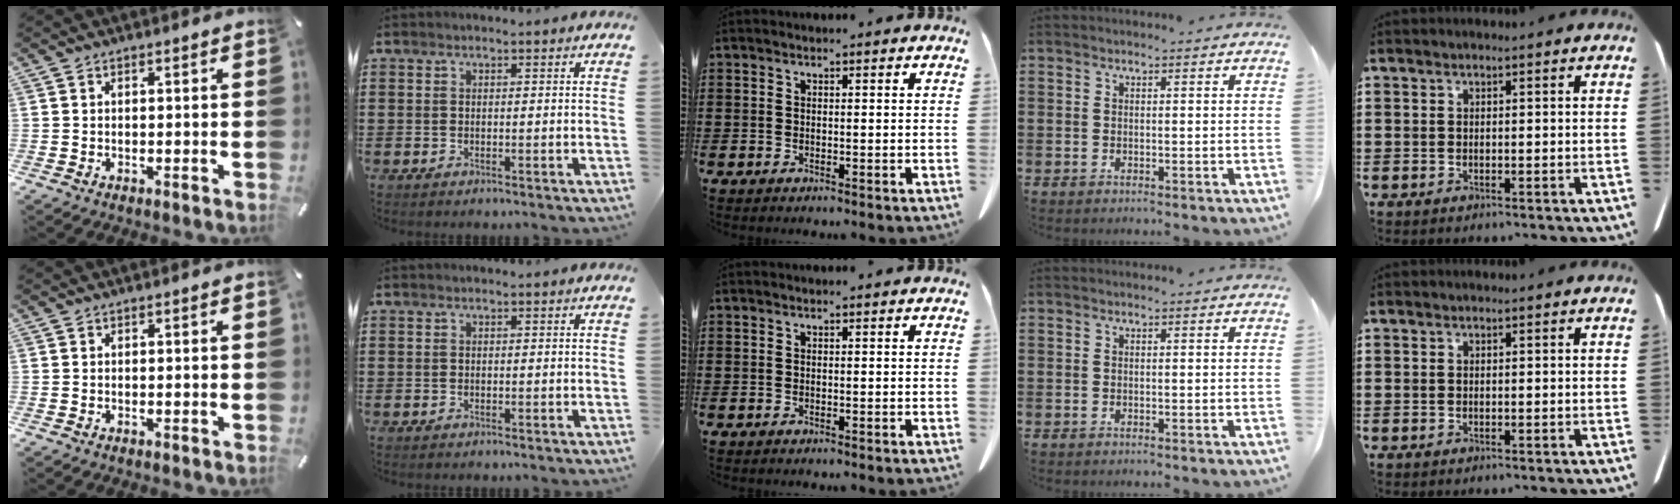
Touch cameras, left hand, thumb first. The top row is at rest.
{}